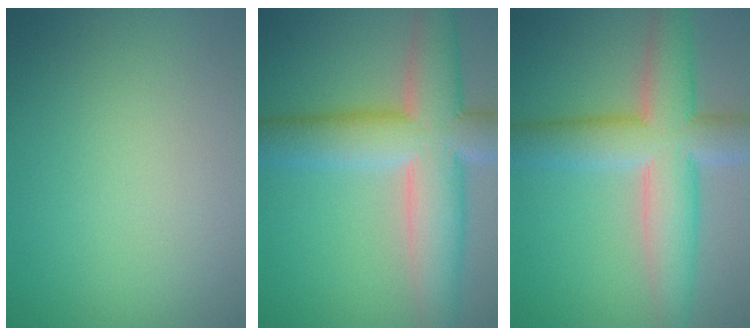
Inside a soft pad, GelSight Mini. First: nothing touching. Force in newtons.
{"total": 10.2, "press": 10.2, "slide": 0.9}
{"total": 8.4, "press": 8.4, "slide": 0.4}